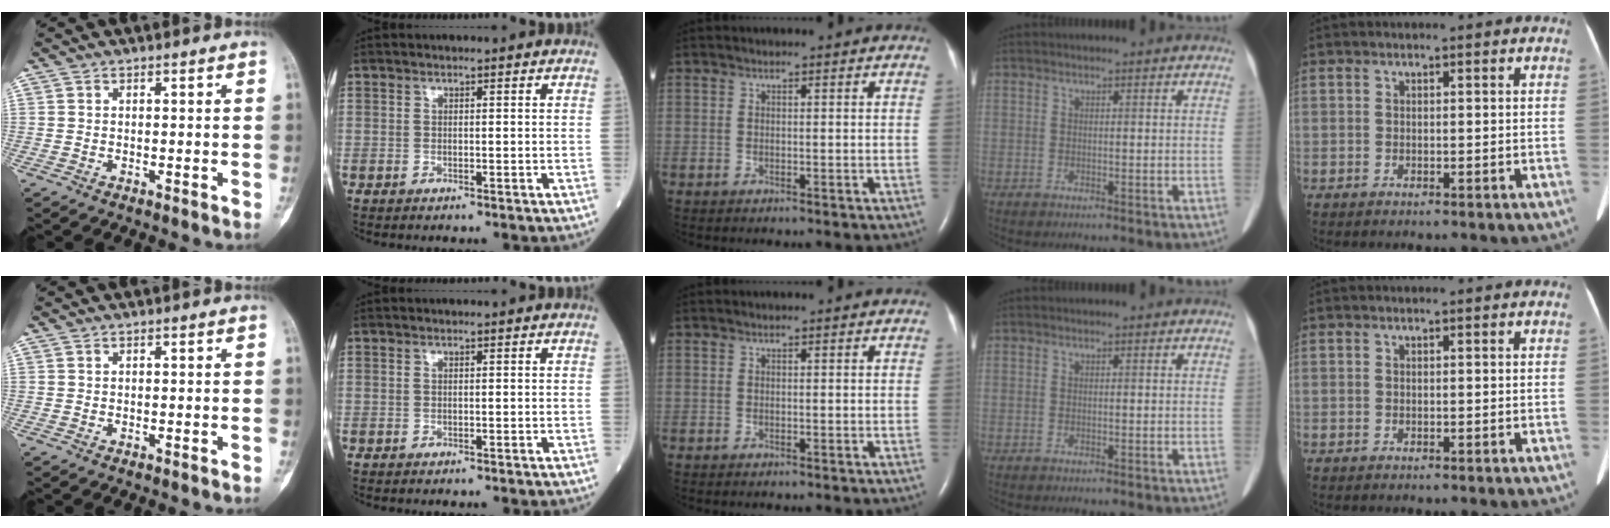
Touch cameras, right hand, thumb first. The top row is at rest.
{}